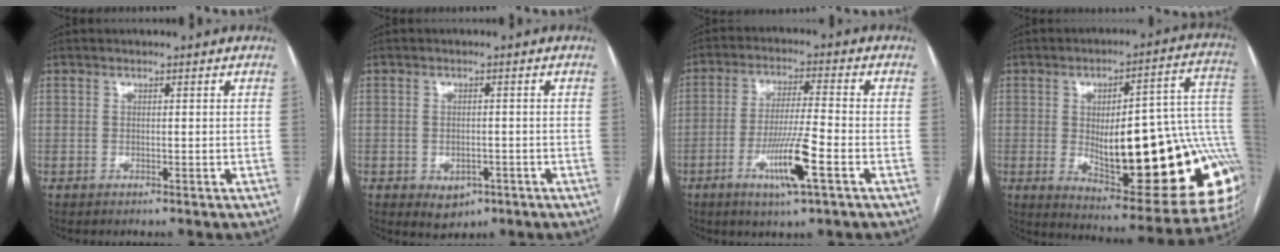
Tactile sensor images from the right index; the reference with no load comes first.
{"total": 3.5, "force": [-1.5, 2.6, 1.7], "torque": [-0.018, 0.000, -0.008]}
{"total": 9.6, "force": [-4.0, 0.1, 8.8], "torque": [-0.166, -0.013, -0.072]}
{"total": 29.7, "force": [-4.0, 8.4, 28.2], "torque": [-0.286, 0.020, -0.038]}